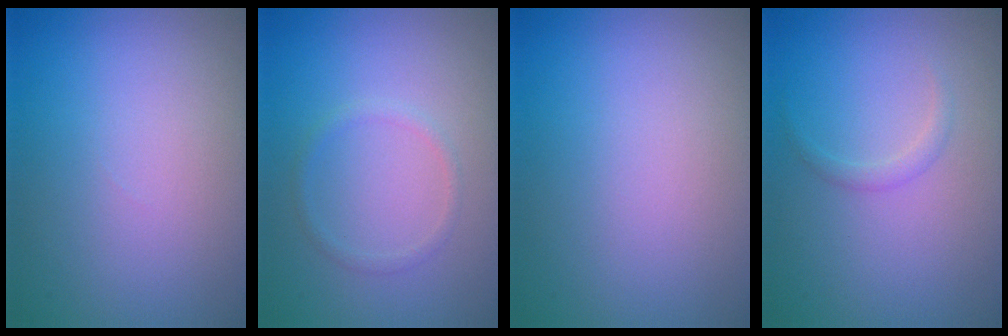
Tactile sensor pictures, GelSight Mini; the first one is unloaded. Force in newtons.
{"total": 1.0, "press": 0.9, "slide": 0.0}
{"total": 0.0}
{"total": 0.9, "press": 0.9, "slide": 0.0}